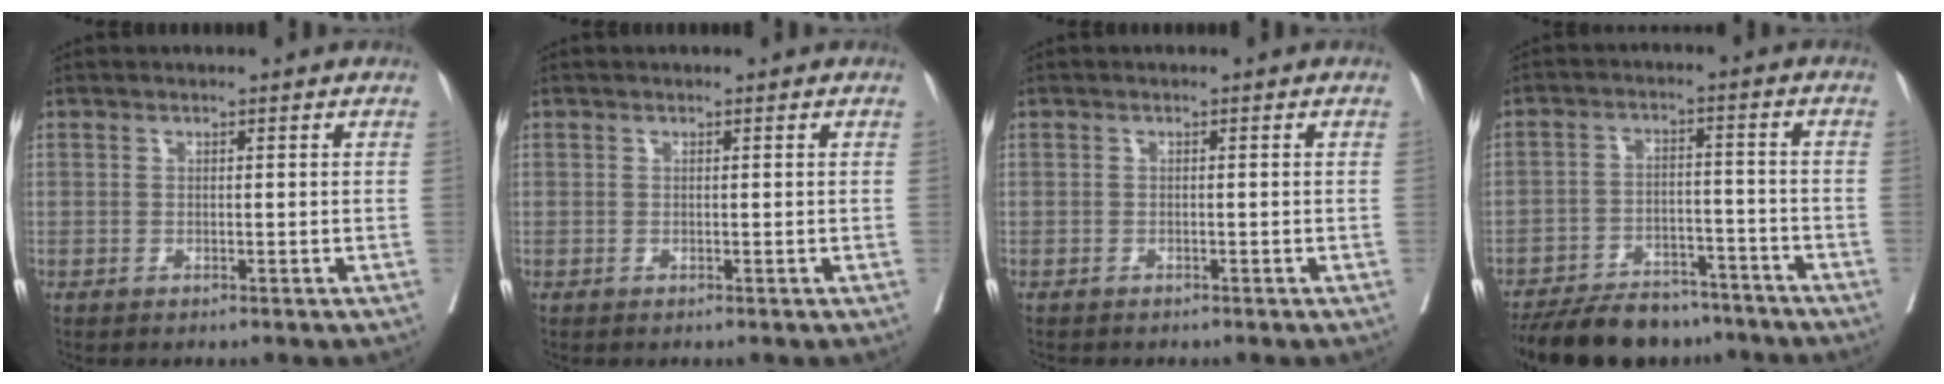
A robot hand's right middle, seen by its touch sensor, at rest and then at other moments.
{"total": 0.0}
{"total": 1.3, "force": [-1.2, 0.5, 0.3], "torque": [-0.011, -0.003, -0.020]}
{"total": 15.1, "force": [-13.2, 5.1, 5.1], "torque": [-0.088, -0.002, -0.196]}